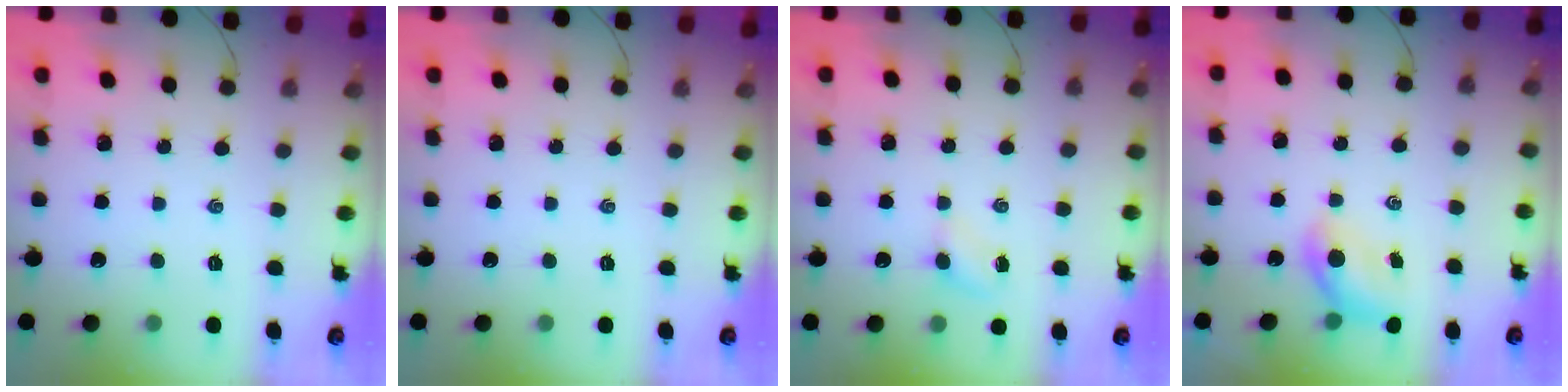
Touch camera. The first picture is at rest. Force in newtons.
{"total": 0.0}
{"total": 2.8, "press": 2.6, "slide": 0.9}
{"total": 4.8, "press": 4.8, "slide": 0.6}